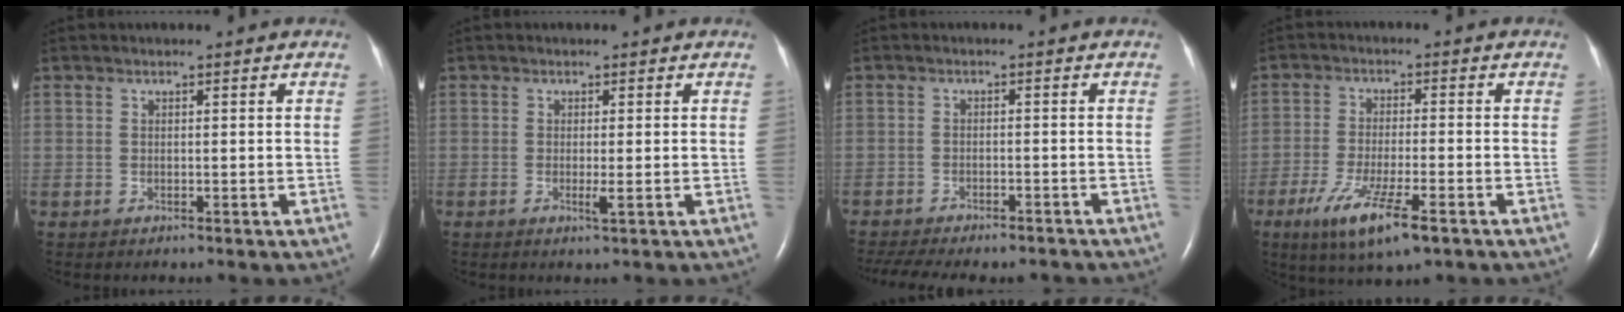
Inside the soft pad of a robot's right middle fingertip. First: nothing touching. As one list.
[{"total": 1.4, "force": [-0.3, -0.1, 1.4], "torque": [-0.025, -0.004, -0.007]}, {"total": 13.5, "force": [-11.8, 3.5, 5.6], "torque": [-0.117, -0.010, -0.157]}, {"total": 9.6, "force": [-5.2, 1.4, 7.9], "torque": [-0.152, -0.024, -0.084]}]